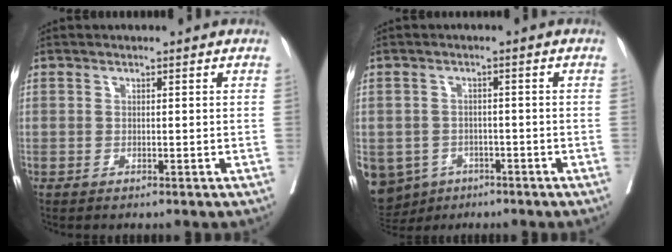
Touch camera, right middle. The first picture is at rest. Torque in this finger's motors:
{"motor_torque": [1.40, -0.74, 1.05, 0.21]}